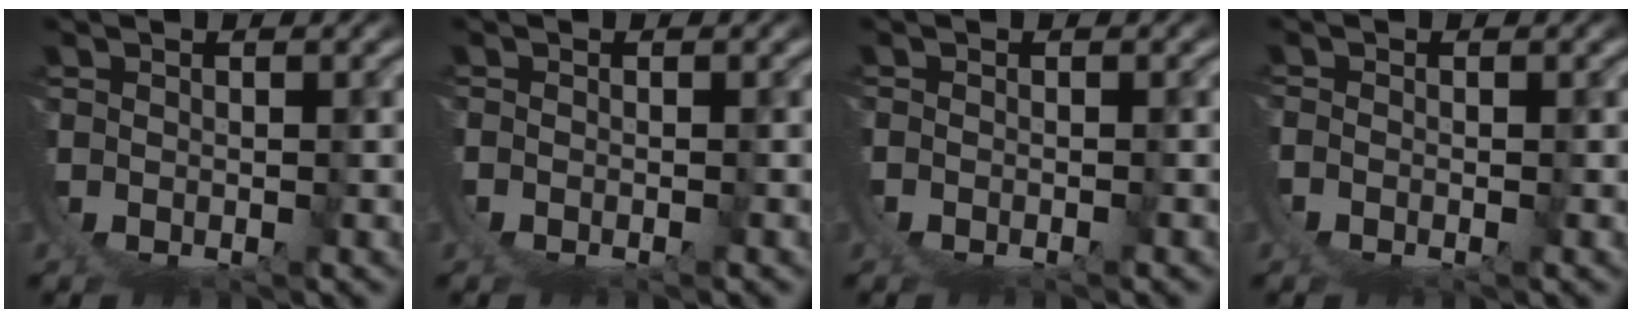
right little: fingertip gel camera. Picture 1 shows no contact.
{"total": 0.9, "force": [-0.7, -0.5, 0.2], "torque": [0.004, 0.003, -0.013]}
{"total": 0.7, "force": [-0.6, 0.0, 0.2], "torque": [0.001, 0.003, -0.011]}
{"total": 0.8, "force": [-0.6, -0.5, 0.2], "torque": [0.003, -0.001, -0.013]}